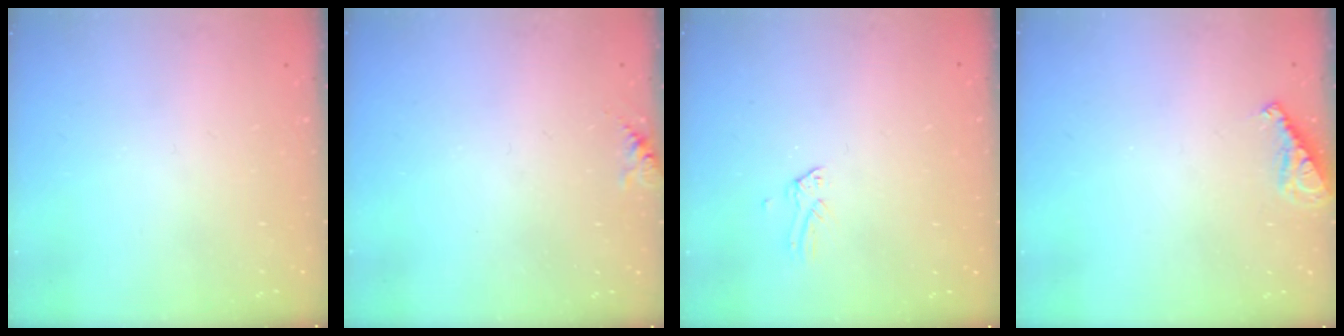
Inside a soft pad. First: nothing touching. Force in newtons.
{"total": 4.5, "press": 4.5, "slide": 0.6}
{"total": 0.0}
{"total": 7.3, "press": 7.3, "slide": 0.7}